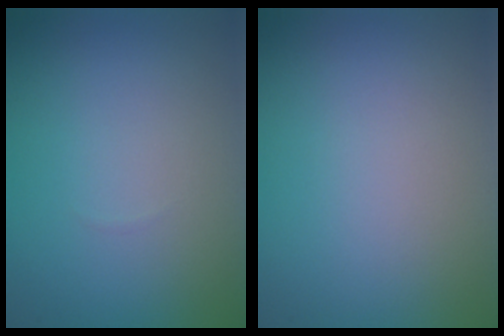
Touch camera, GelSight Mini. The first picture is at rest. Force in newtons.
{"total": 0.0}